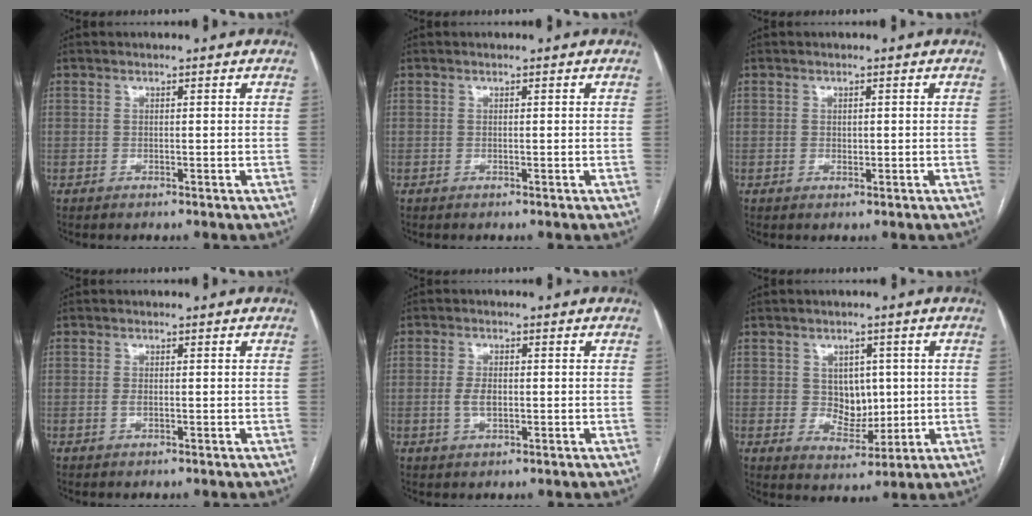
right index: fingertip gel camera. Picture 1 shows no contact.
{"total": 0.0}
{"total": 0.7, "force": [-0.1, 0.5, 0.4], "torque": [-0.007, 0.000, 0.000]}
{"total": 1.0, "force": [-0.2, 0.4, 0.9], "torque": [-0.020, 0.000, -0.003]}
{"total": 3.3, "force": [-0.4, 1.6, 2.8], "torque": [-0.060, 0.002, -0.007]}
{"total": 5.8, "force": [0.7, 4.5, 3.6], "torque": [-0.051, 0.005, 0.025]}